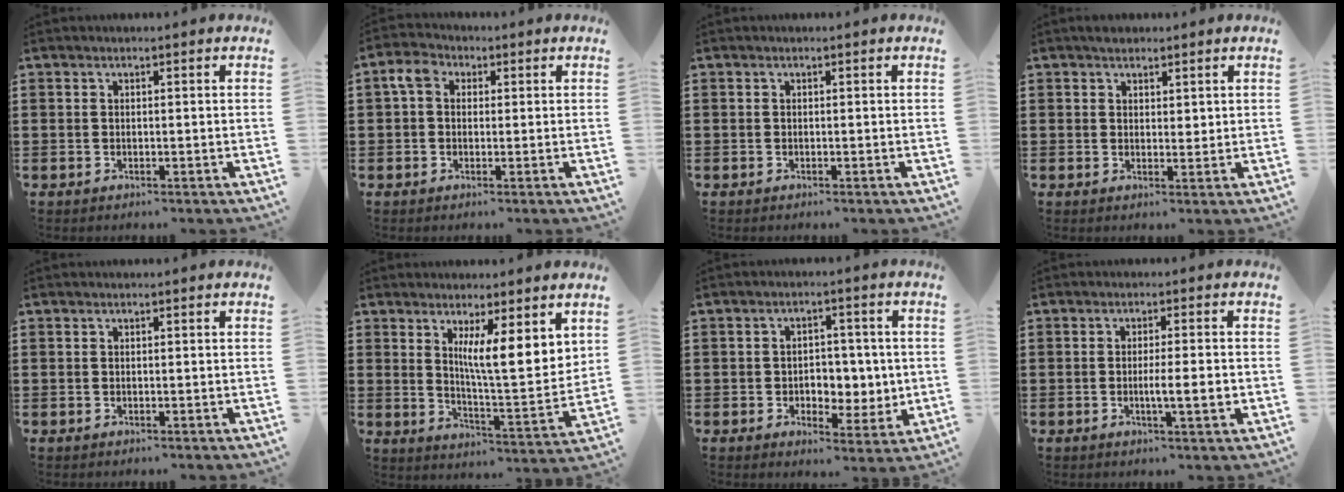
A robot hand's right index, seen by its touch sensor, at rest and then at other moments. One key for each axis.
{"total": 3.6, "fx": 0.8, "fy": 2.7, "fz": 2.3, "tx": -0.052, "ty": 0.009, "tz": 0.012}
{"total": 0.0}
{"total": 2.4, "fx": 1.8, "fy": 1.5, "fz": 0.3, "tx": -0.003, "ty": 0.006, "tz": 0.033}
{"total": 0.0}
{"total": 7.4, "fx": 4.2, "fy": 1.1, "fz": 6.0, "tx": -0.110, "ty": -0.030, "tz": 0.068}
{"total": 4.9, "fx": -0.2, "fy": 4.0, "fz": 2.7, "tx": -0.049, "ty": 0.009, "tz": -0.010}
{"total": 4.3, "fx": -0.8, "fy": 0.4, "fz": 4.2, "tx": -0.071, "ty": -0.004, "tz": -0.015}